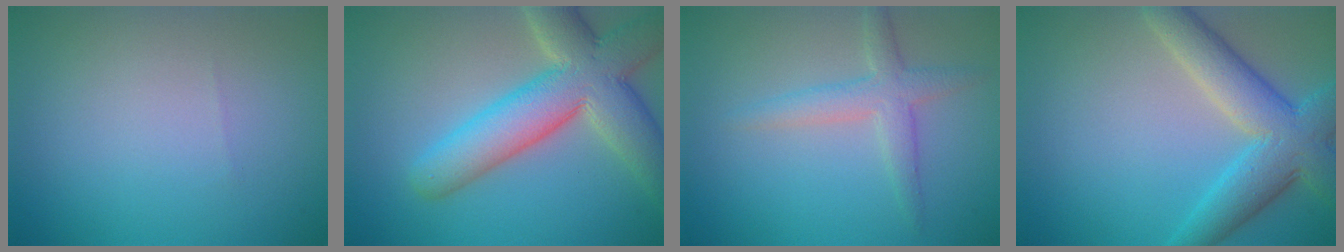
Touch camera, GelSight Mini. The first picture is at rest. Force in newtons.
{"total": 9.6, "press": 9.5, "slide": 0.8}
{"total": 2.9, "press": 2.9, "slide": 0.1}
{"total": 6.8, "press": 6.8, "slide": 0.3}